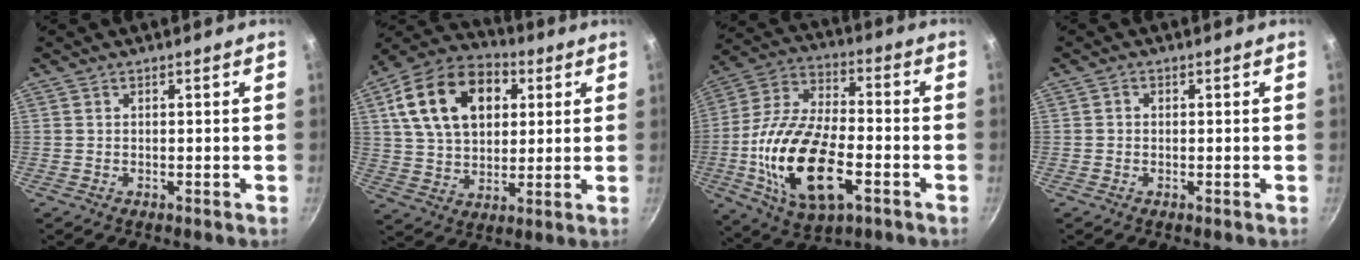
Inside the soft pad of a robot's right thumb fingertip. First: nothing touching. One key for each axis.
{"total": 19.9, "fx": 6.1, "fy": 13.4, "fz": 13.5, "tx": -0.214, "ty": 0.008, "tz": 0.095}
{"total": 22.0, "fx": -5.8, "fy": 11.0, "fz": 18.1, "tx": -0.347, "ty": 0.023, "tz": -0.109}
{"total": 0.9, "fx": -0.1, "fy": 0.8, "fz": 0.4, "tx": -0.007, "ty": 0.005, "tz": -0.003}